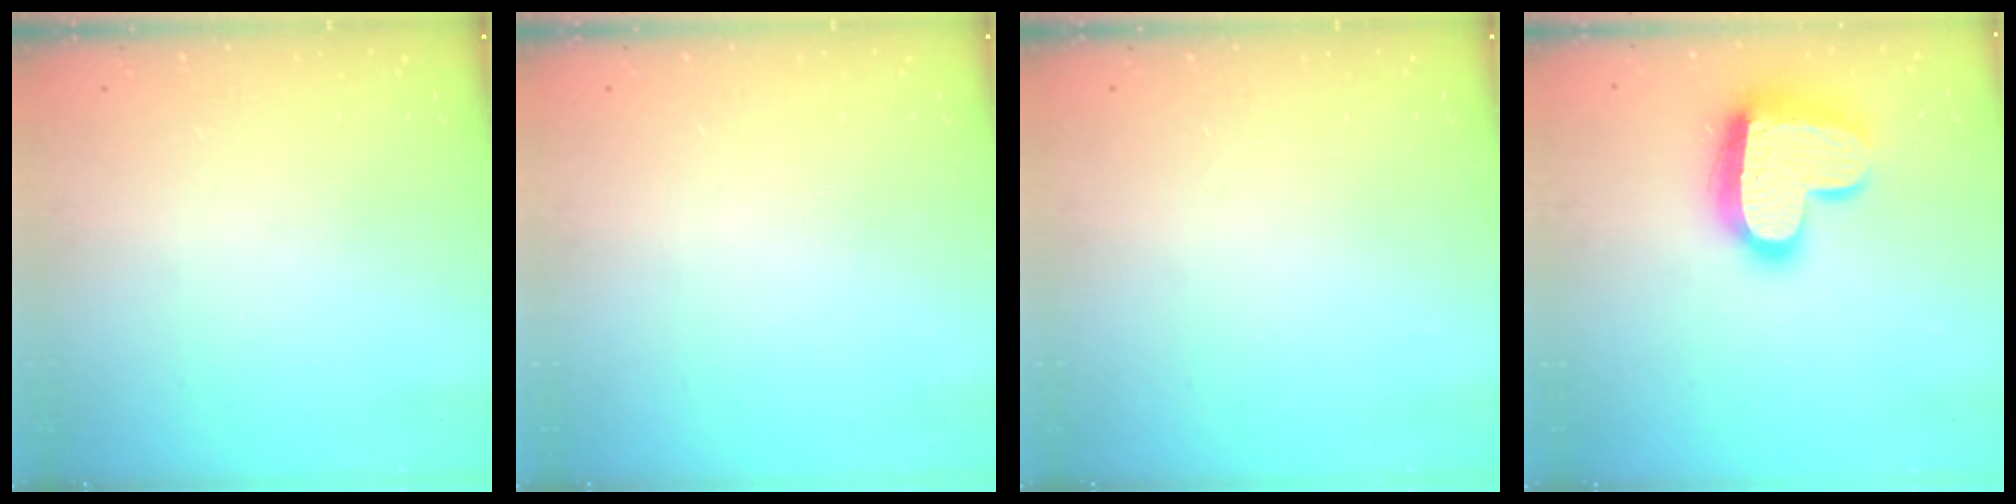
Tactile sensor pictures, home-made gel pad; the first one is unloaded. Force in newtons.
{"total": 0.0}
{"total": 0.0}
{"total": 17.7, "press": 17.7, "slide": 1.0}